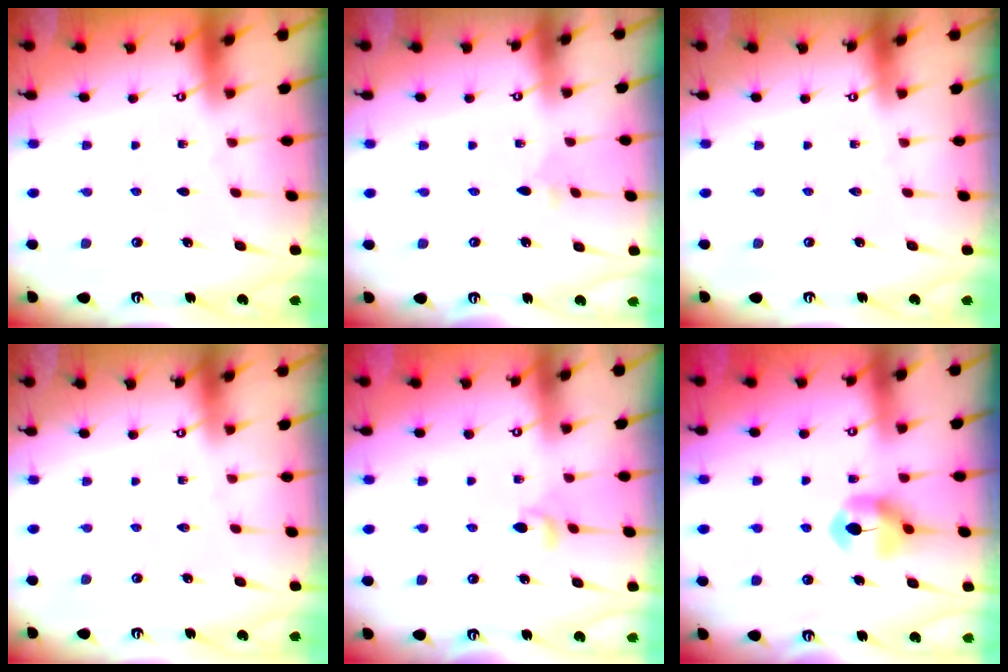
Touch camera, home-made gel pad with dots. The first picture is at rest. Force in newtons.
{"total": 2.4, "press": 2.3, "slide": 0.7}
{"total": 0.0}
{"total": 0.0}
{"total": 4.0, "press": 4.0, "slide": 0.6}
{"total": 7.3, "press": 7.3, "slide": 0.6}